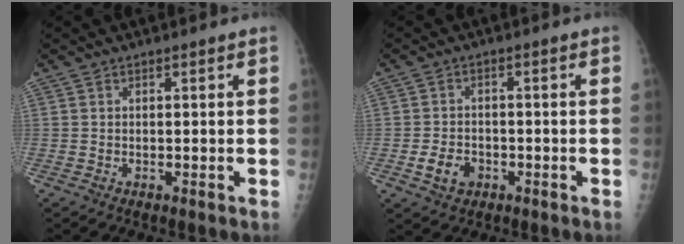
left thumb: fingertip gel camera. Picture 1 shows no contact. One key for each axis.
{"total": 4.4, "fx": -1.6, "fy": 3.4, "fz": 2.3, "tx": -0.031, "ty": 0.007, "tz": -0.024}